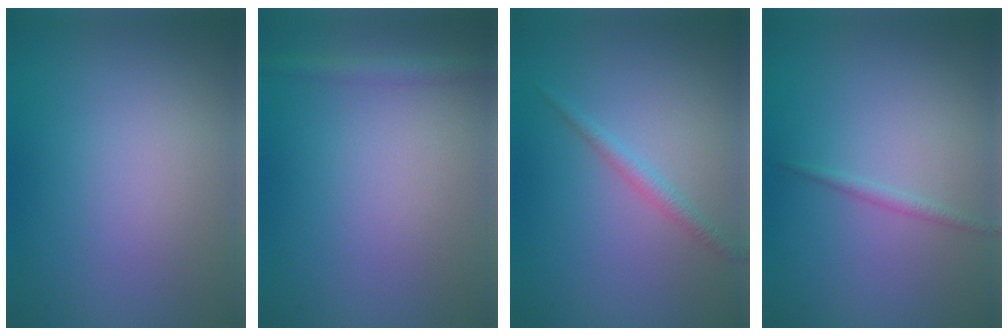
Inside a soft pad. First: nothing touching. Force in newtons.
{"total": 1.6, "press": 1.6, "slide": 0.1}
{"total": 1.3, "press": 1.3, "slide": 0.0}
{"total": 0.8, "press": 0.8, "slide": 0.0}